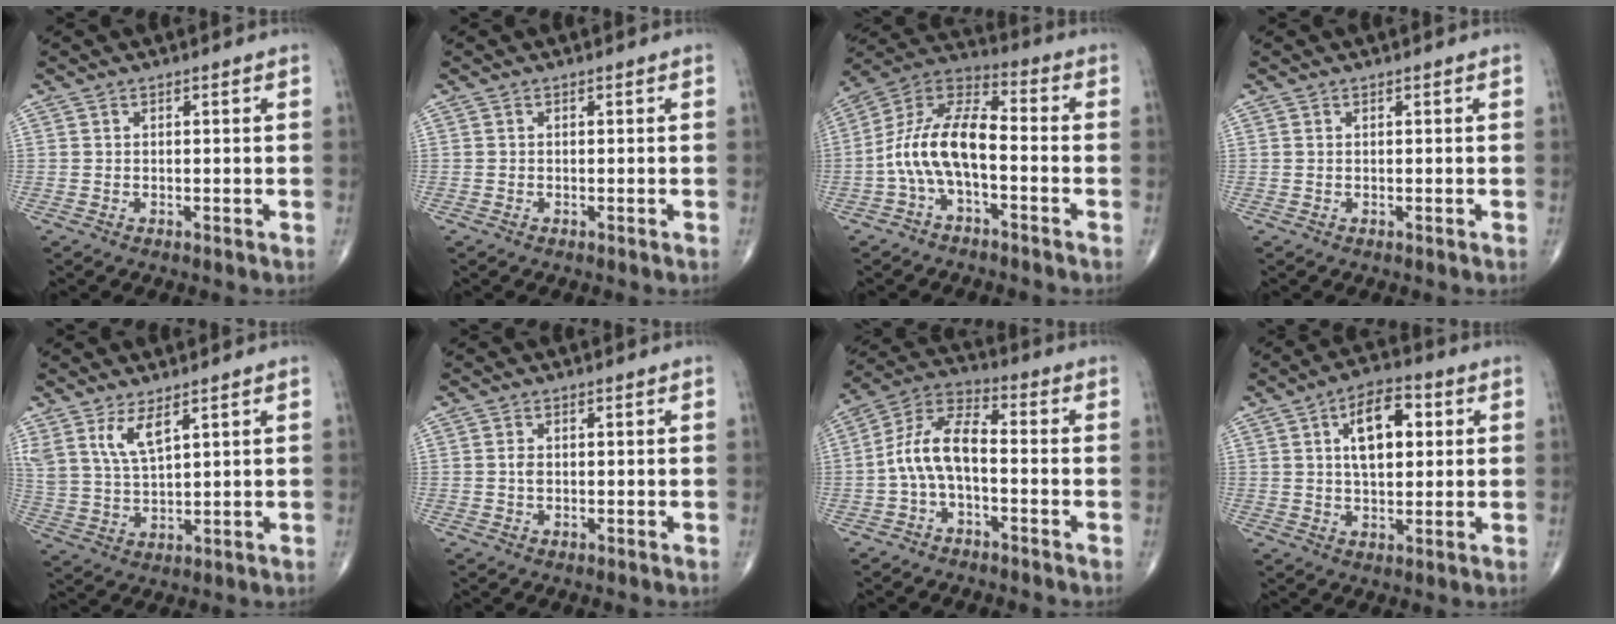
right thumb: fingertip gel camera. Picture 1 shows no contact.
{"total": 0.0}
{"total": 12.9, "force": [-3.0, 5.8, 11.1], "torque": [-0.216, 0.054, -0.065]}
{"total": 0.0}
{"total": 6.8, "force": [4.1, 2.2, 5.0], "torque": [-0.101, -0.021, 0.090]}
{"total": 1.3, "force": [0.0, 0.9, 1.0], "torque": [-0.017, 0.000, 0.000]}
{"total": 9.9, "force": [-1.8, 4.7, 8.5], "torque": [-0.164, 0.043, -0.044]}
{"total": 10.8, "force": [2.8, 5.6, 8.8], "torque": [-0.120, 0.005, 0.042]}